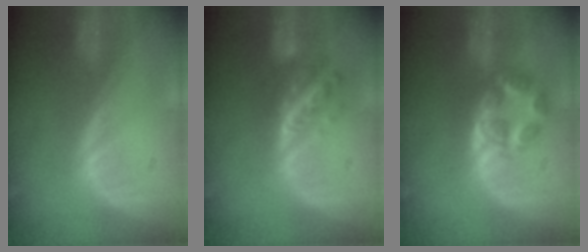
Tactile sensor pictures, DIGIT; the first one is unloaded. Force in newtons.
{"total": 5.9, "press": 5.5, "slide": 2.2}
{"total": 5.9, "press": 5.5, "slide": 2.2}